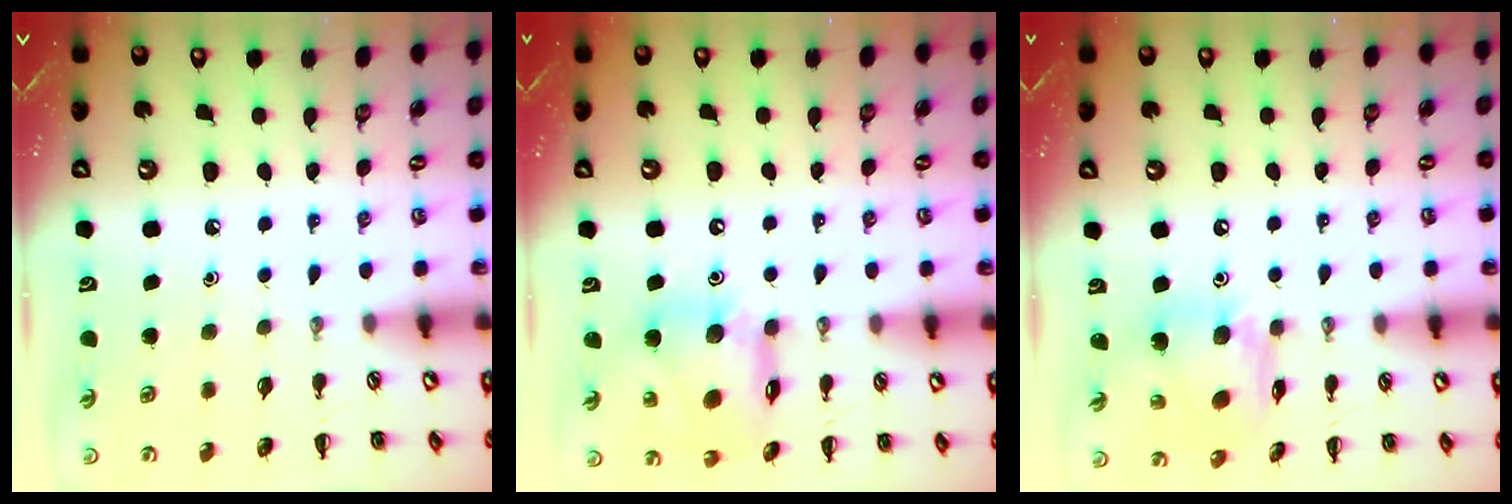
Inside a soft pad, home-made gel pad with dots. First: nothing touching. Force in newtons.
{"total": 13.5, "press": 13.1, "slide": 3.4}
{"total": 12.1, "press": 12.0, "slide": 1.4}